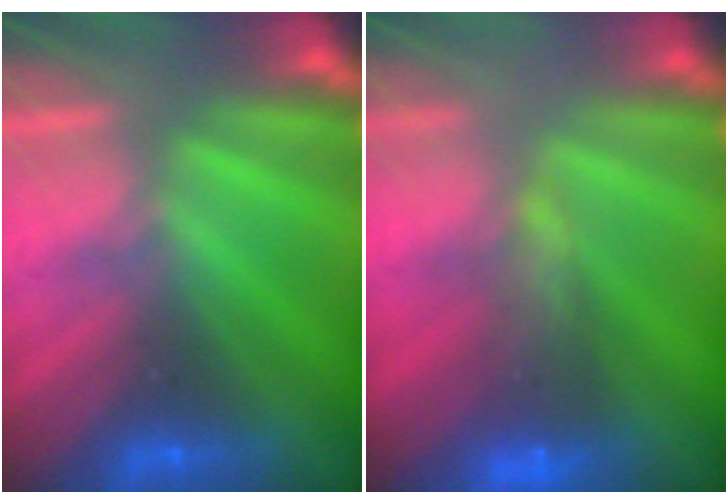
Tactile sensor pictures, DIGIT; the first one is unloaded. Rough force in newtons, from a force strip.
{"total": 7.5}